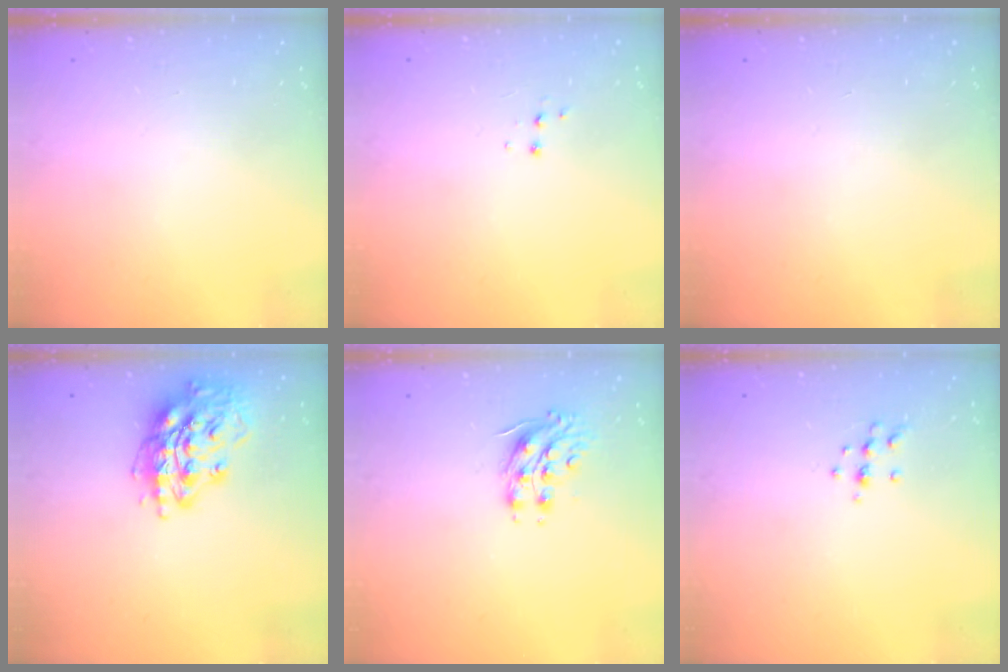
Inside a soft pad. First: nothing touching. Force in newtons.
{"total": 3.3, "press": 3.2, "slide": 0.4}
{"total": 0.0}
{"total": 15.6, "press": 15.6, "slide": 1.3}
{"total": 8.2, "press": 8.2, "slide": 0.4}
{"total": 6.9, "press": 6.8, "slide": 1.2}